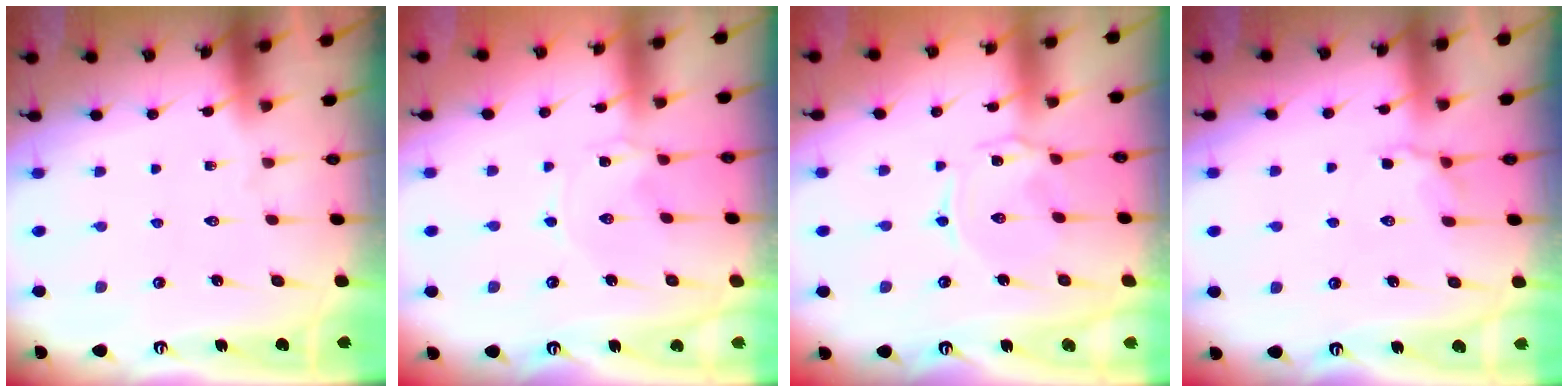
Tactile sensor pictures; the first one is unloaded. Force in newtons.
{"total": 1.2, "press": 1.2, "slide": 0.3}
{"total": 1.1, "press": 1.0, "slide": 0.3}
{"total": 5.4, "press": 5.0, "slide": 1.8}